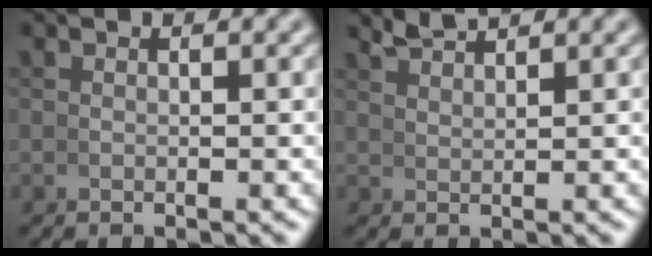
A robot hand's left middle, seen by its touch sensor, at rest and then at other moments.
{"total": 2.6, "force": [2.5, -0.1, 0.6], "torque": [-0.007, 0.009, 0.049]}